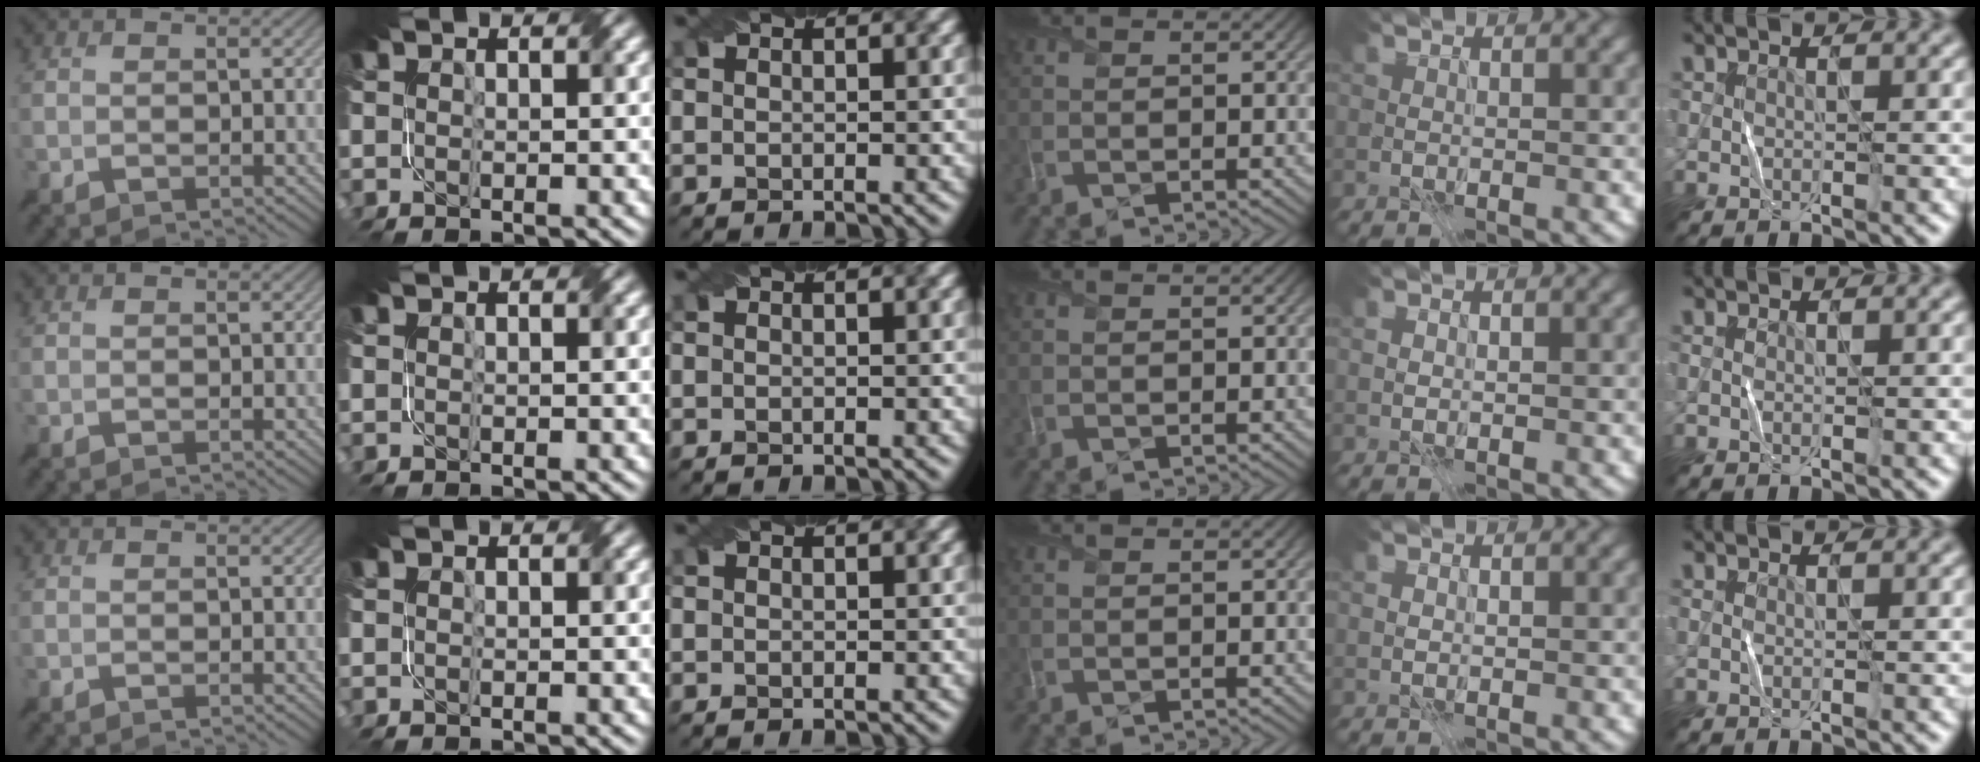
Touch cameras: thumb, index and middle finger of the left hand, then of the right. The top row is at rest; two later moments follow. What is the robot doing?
{"motion": "fold", "object": "file"}